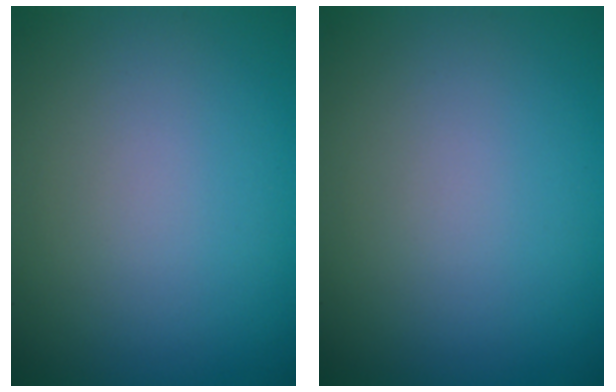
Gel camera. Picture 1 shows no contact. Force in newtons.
{"total": 0.0}